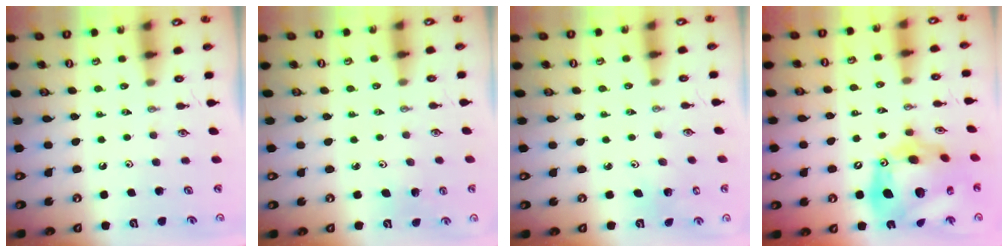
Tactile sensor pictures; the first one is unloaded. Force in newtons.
{"total": 3.7, "press": 3.4, "slide": 1.4}
{"total": 2.2, "press": 2.2, "slide": 0.2}
{"total": 24.0, "press": 23.8, "slide": 2.6}